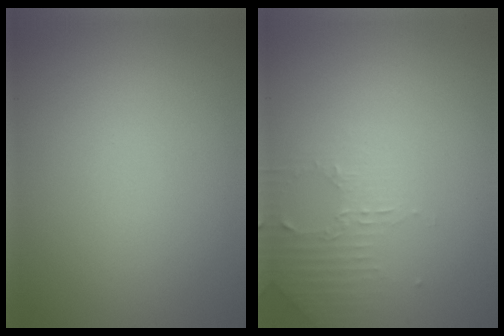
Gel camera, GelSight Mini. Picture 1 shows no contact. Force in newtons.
{"total": 2.2, "press": 2.1, "slide": 0.6}